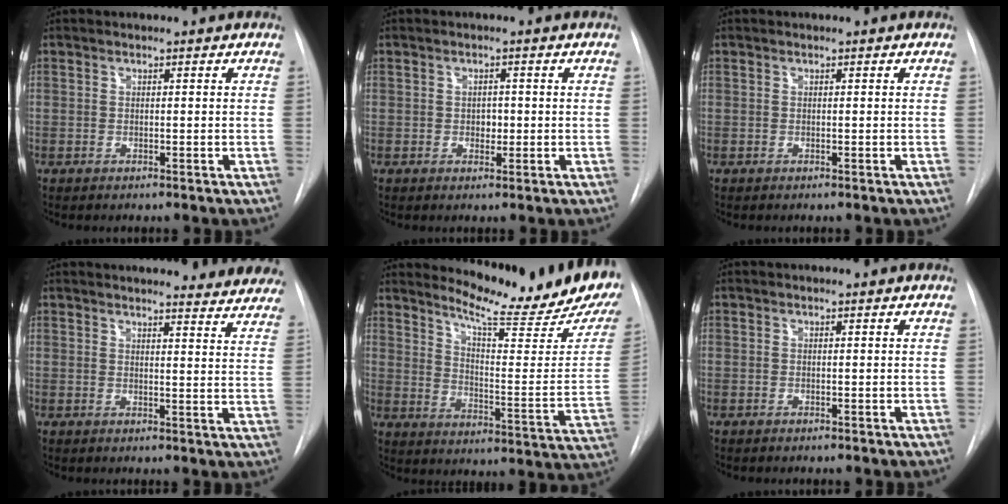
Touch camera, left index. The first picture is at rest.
{"total": 1.6, "force": [-0.1, 1.2, 1.1], "torque": [-0.015, 0.002, 0.000]}
{"total": 0.0}
{"total": 20.2, "force": [19.2, 3.2, 5.2], "torque": [-0.060, -0.065, 0.205]}
{"total": 19.9, "force": [18.0, 0.1, 8.5], "torque": [-0.132, -0.116, 0.233]}
{"total": 0.0}